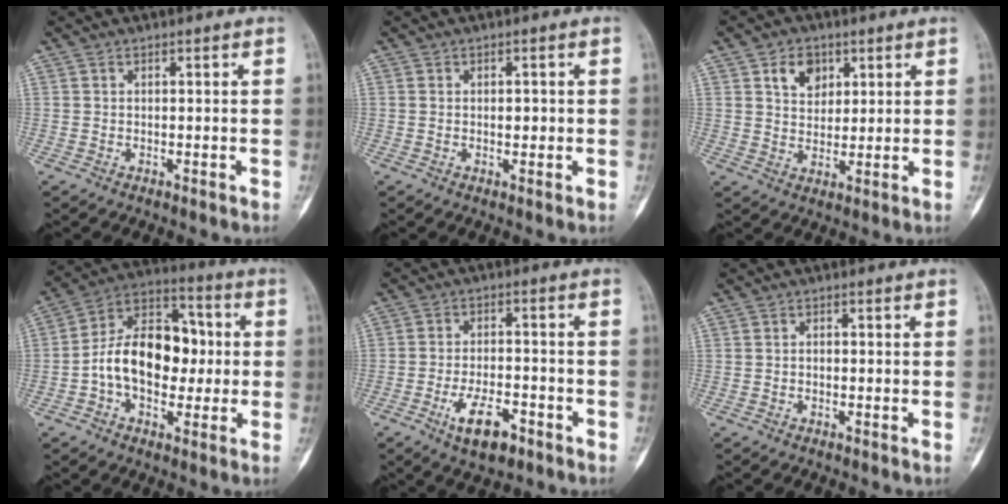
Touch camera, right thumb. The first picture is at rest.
{"total": 1.4, "force": [0.1, 0.8, 1.1], "torque": [-0.009, -0.001, 0.000]}
{"total": 5.8, "force": [3.1, 4.7, 1.4], "torque": [0.001, -0.009, 0.051]}
{"total": 16.8, "force": [-0.8, 11.1, 12.5], "torque": [-0.173, 0.043, -0.017]}
{"total": 8.5, "force": [-4.5, 3.9, 6.0], "torque": [-0.101, 0.023, -0.071]}
{"total": 0.7, "force": [-0.2, 0.4, 0.5], "torque": [-0.006, 0.003, -0.004]}